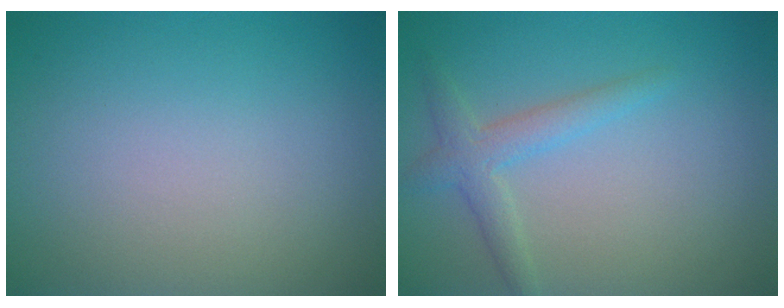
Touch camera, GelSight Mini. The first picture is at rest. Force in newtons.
{"total": 2.4, "press": 2.4, "slide": 0.1}